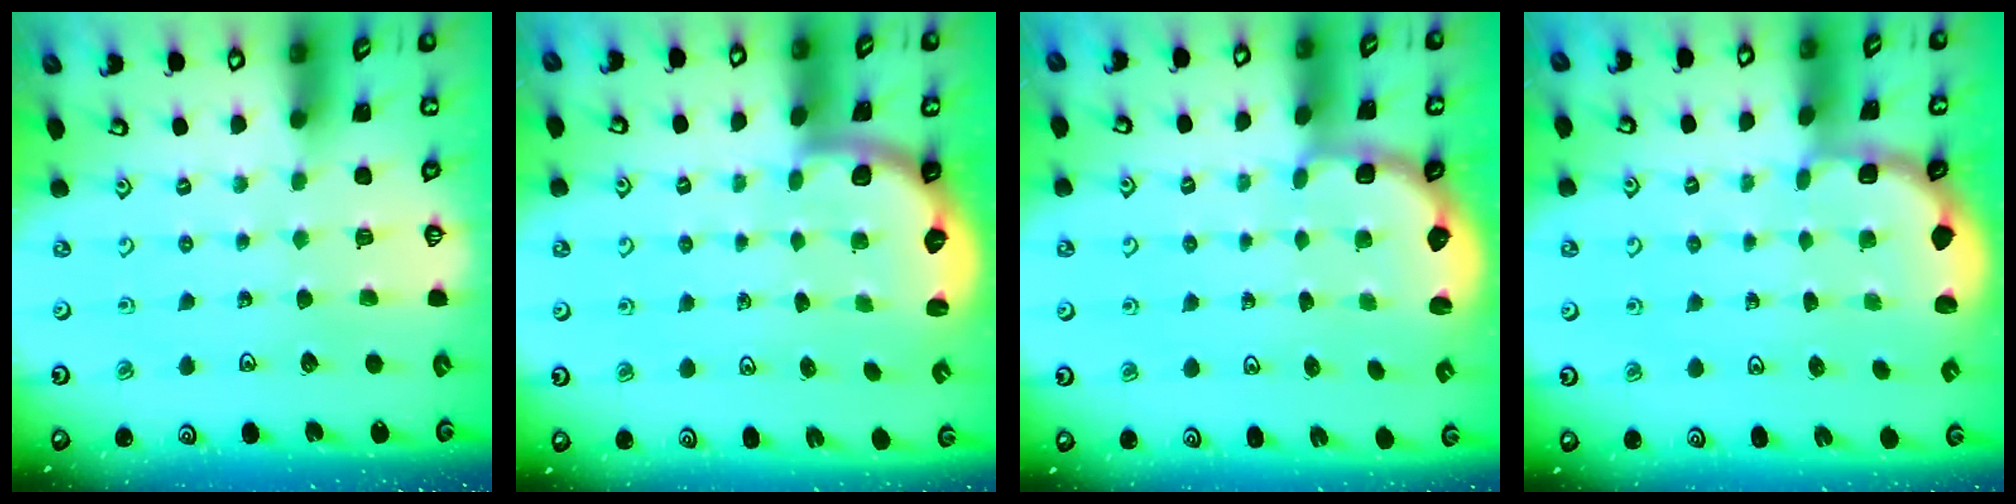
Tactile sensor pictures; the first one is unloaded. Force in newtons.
{"total": 2.5, "press": 2.1, "slide": 1.4}
{"total": 2.9, "press": 2.4, "slide": 1.6}
{"total": 1.8, "press": 1.6, "slide": 0.7}